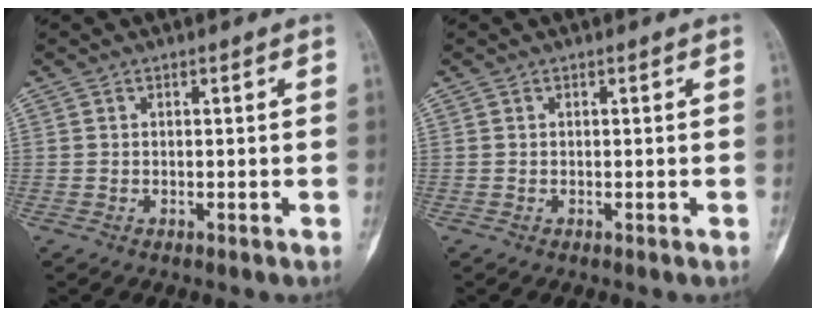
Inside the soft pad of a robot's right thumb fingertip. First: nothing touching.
{"total": 0.0}